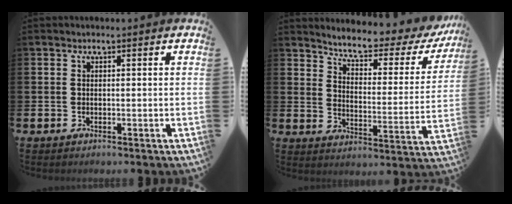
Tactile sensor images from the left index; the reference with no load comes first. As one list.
[{"total": 6.0, "force": [5.4, 1.1, 2.2], "torque": [-0.075, -0.040, 0.086]}]